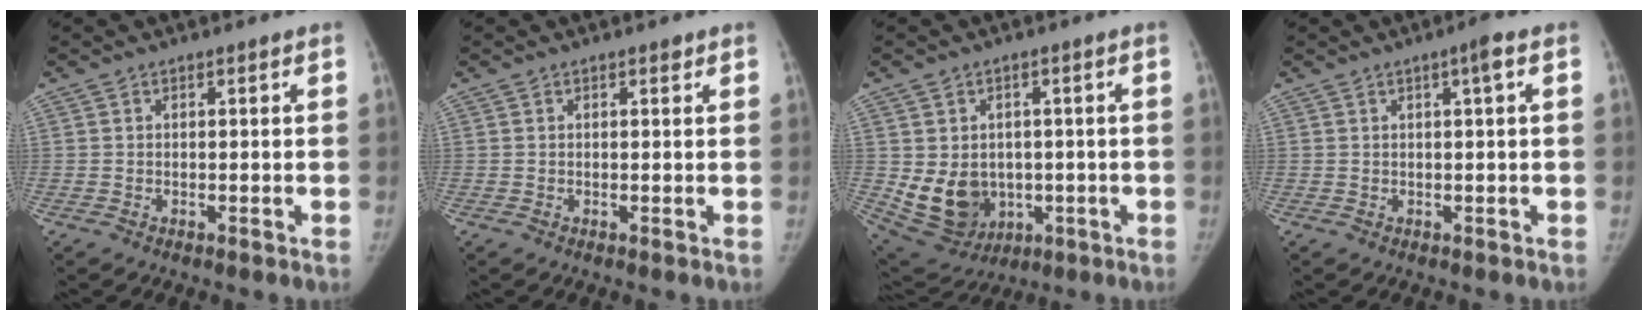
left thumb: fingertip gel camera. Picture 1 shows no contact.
{"total": 0.6, "force": [0.4, 0.3, 0.4], "torque": [-0.001, -0.002, 0.006]}
{"total": 11.6, "force": [-1.3, 9.5, 6.5], "torque": [-0.086, -0.003, 0.008]}
{"total": 2.3, "force": [0.7, 0.0, 2.2], "torque": [-0.037, 0.005, 0.012]}